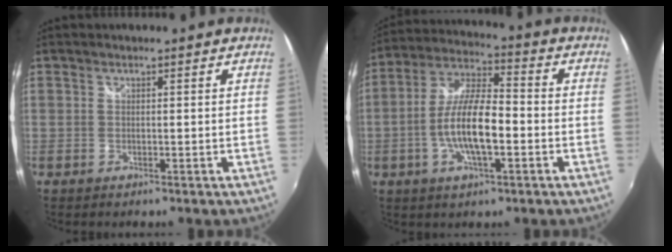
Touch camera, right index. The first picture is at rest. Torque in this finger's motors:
{"motor_torque": [1.39, -0.75, 1.05, 0.21]}